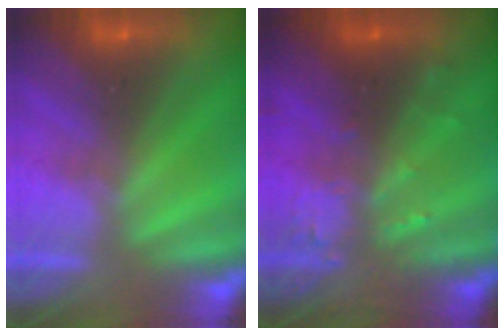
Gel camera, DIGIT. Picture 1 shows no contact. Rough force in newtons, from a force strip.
{"total": 3.2}